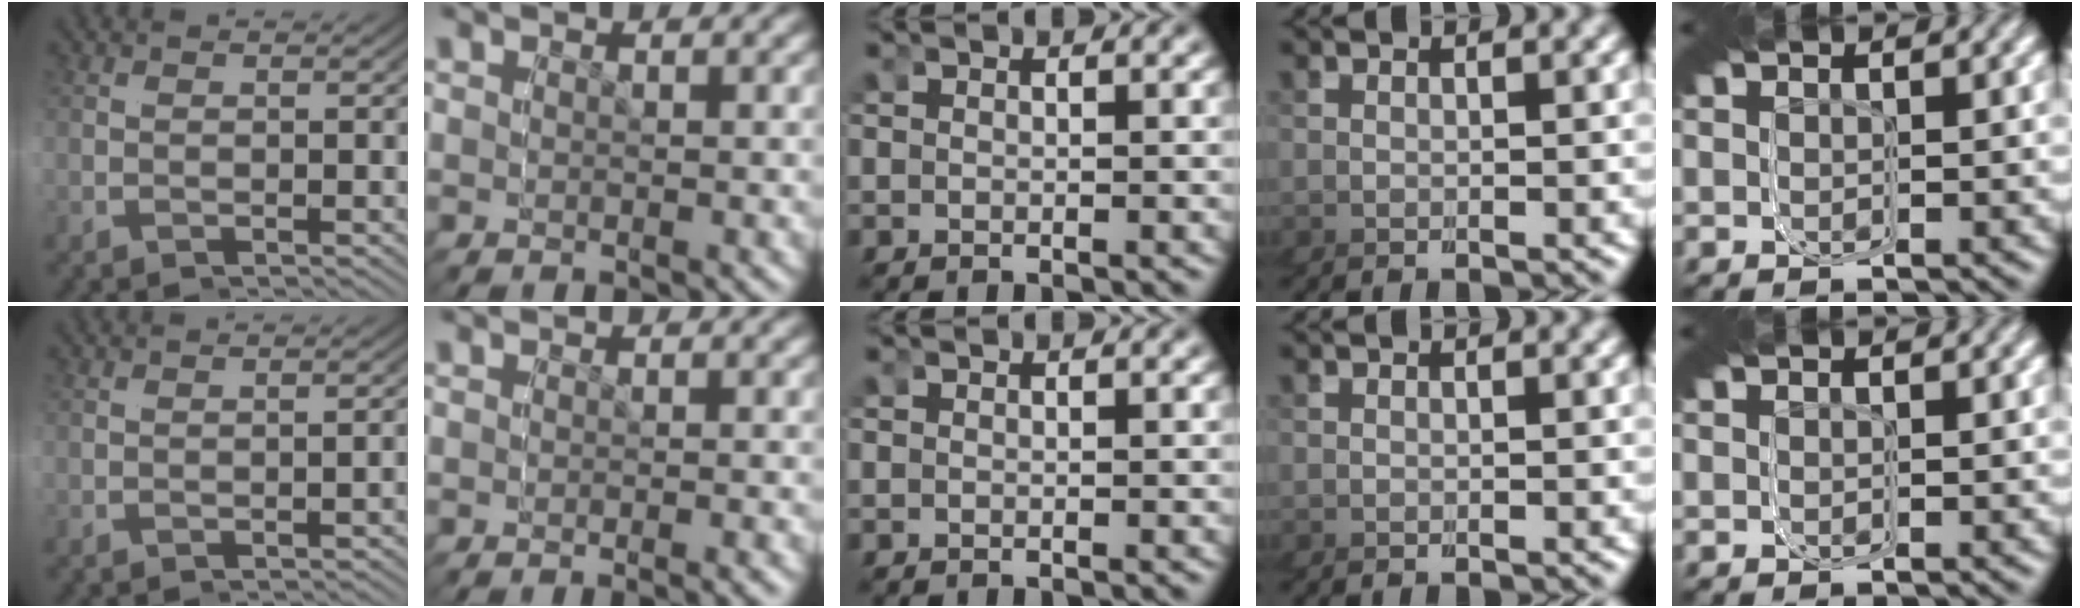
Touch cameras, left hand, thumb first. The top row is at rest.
{"thumb": {"total": 0.8, "force": [-0.1, -0.7, -0.2], "torque": [-0.003, 0.004, -0.004]}, "index": {"total": 1.8, "force": [-0.6, -1.6, -0.3], "torque": [0.004, 0.009, -0.011]}}